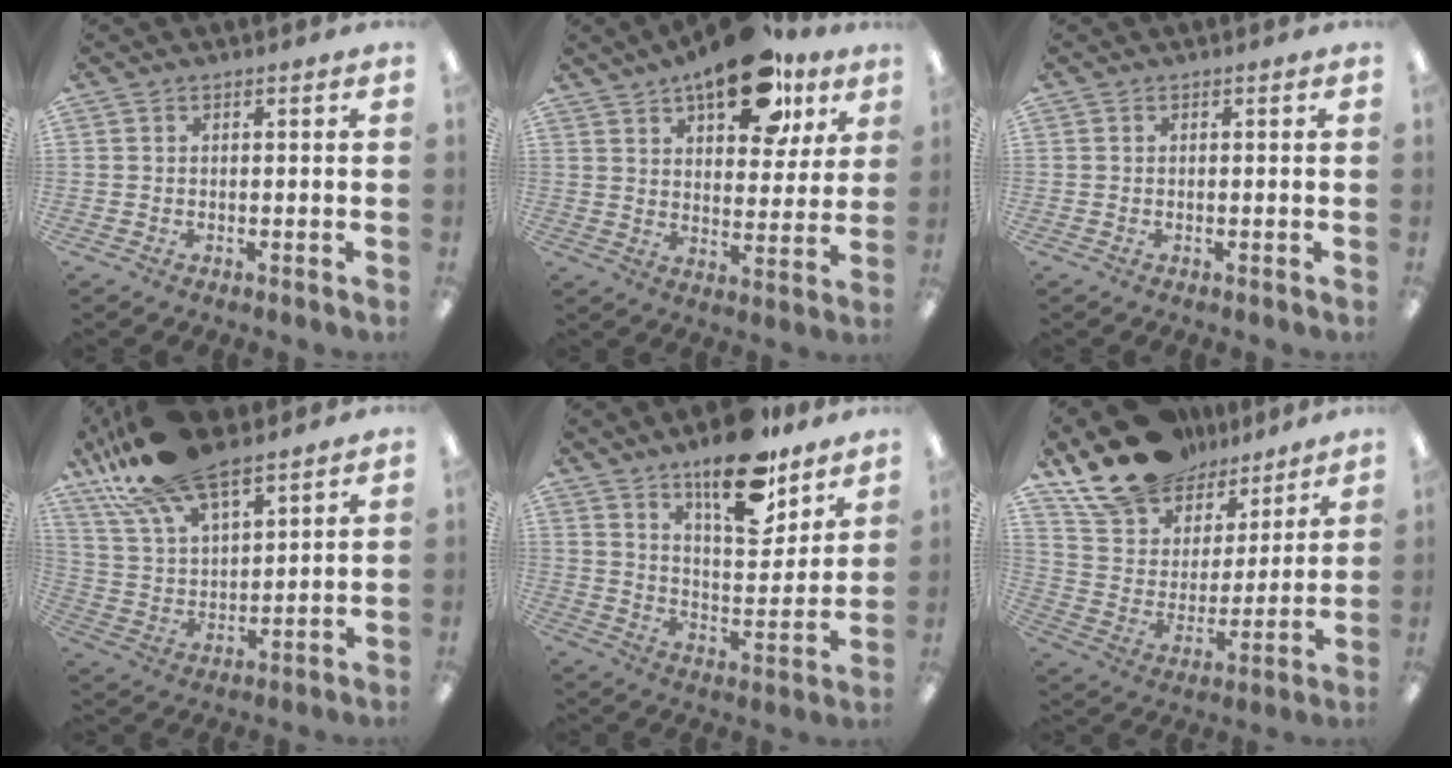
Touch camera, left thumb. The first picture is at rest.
{"total": 18.2, "force": [11.6, 8.1, 11.3], "torque": [-0.159, -0.049, 0.191]}
{"total": 0.0}
{"total": 18.5, "force": [14.2, 6.9, 9.6], "torque": [-0.196, -0.063, 0.255]}
{"total": 18.1, "force": [13.4, 6.8, 10.2], "torque": [-0.146, -0.086, 0.224]}
{"total": 17.5, "force": [14.4, 8.9, 4.5], "torque": [-0.108, -0.104, 0.266]}